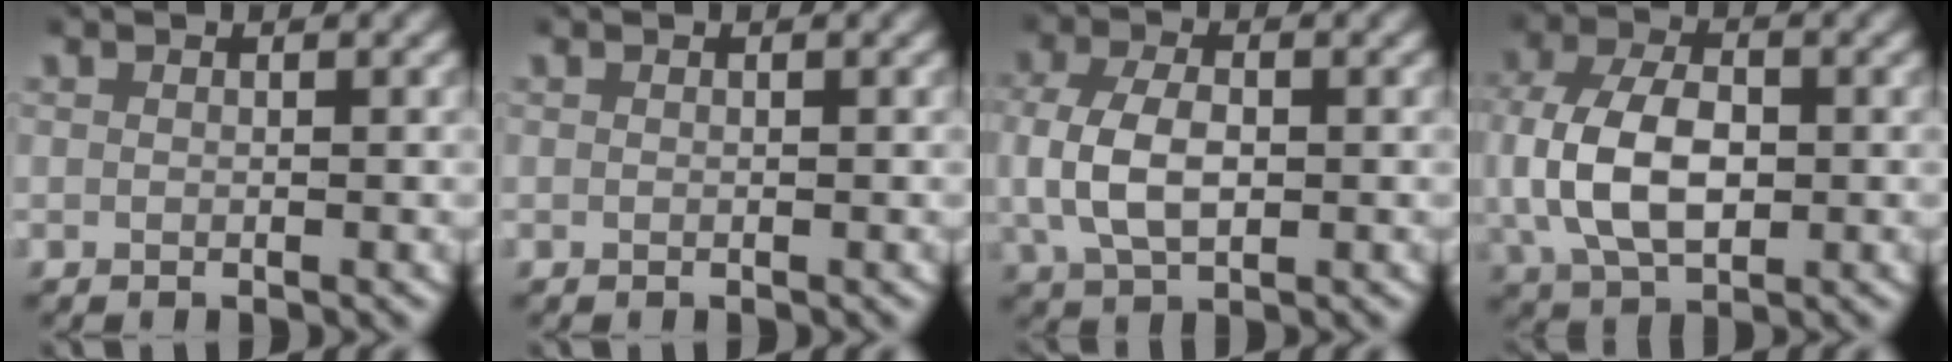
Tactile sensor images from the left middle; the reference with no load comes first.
{"total": 0.0}
{"total": 5.2, "force": [-0.1, 3.4, 3.9], "torque": [-0.101, -0.007, 0.007]}
{"total": 7.4, "force": [-0.1, 5.0, 5.5], "torque": [-0.135, -0.015, 0.011]}